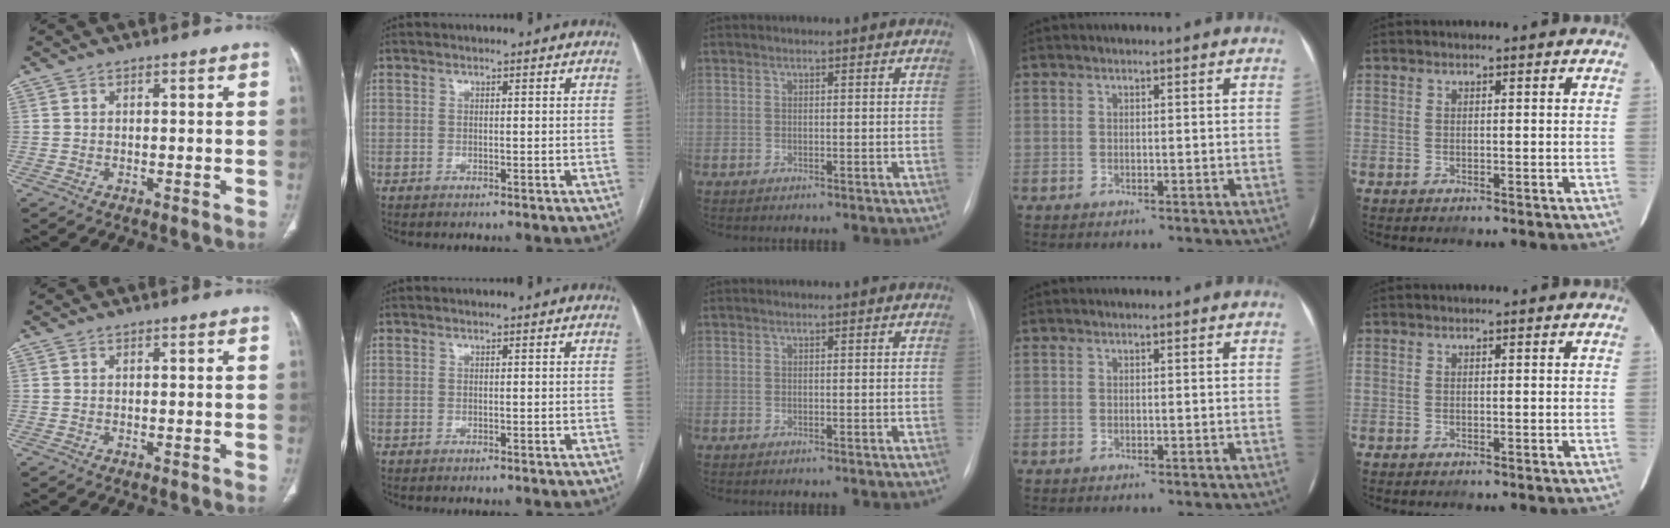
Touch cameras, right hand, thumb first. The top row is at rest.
{}